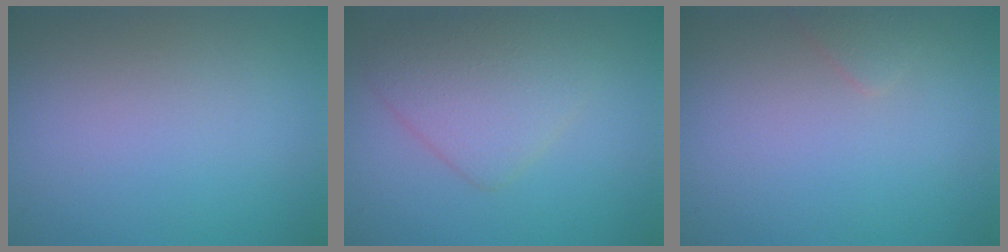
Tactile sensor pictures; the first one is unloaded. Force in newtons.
{"total": 3.9, "press": 3.9, "slide": 0.1}
{"total": 0.9, "press": 0.9, "slide": 0.1}